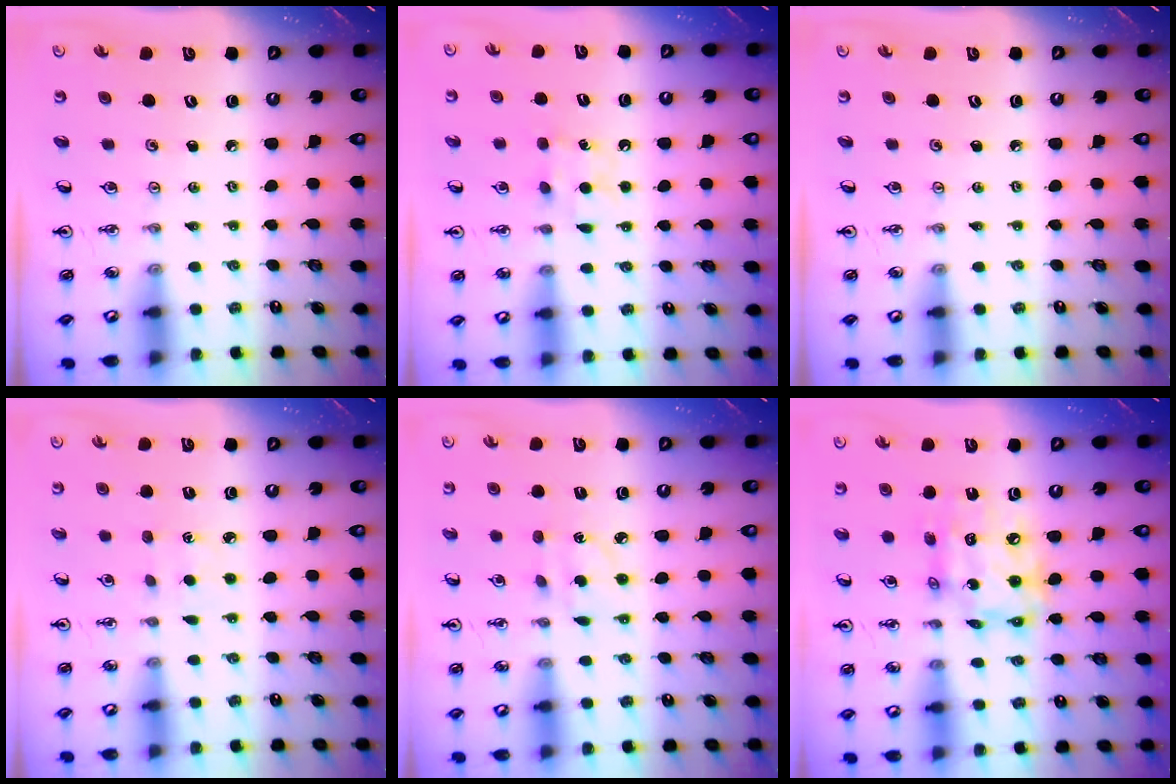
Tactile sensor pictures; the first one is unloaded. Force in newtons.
{"total": 8.0, "press": 8.0, "slide": 0.8}
{"total": 0.0}
{"total": 1.5, "press": 1.5, "slide": 0.2}
{"total": 3.5, "press": 3.4, "slide": 1.0}
{"total": 13.6, "press": 13.5, "slide": 1.7}